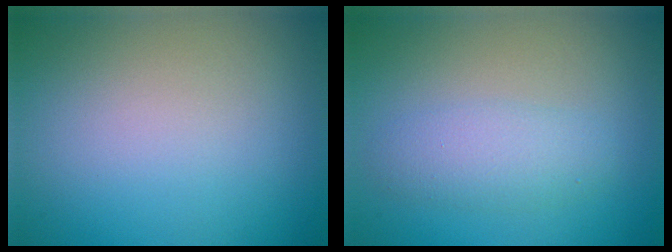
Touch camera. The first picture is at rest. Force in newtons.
{"total": 2.9, "press": 2.9, "slide": 0.1}